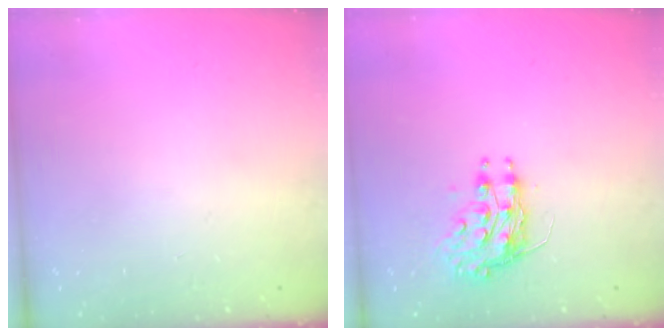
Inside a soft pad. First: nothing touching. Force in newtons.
{"total": 8.7, "press": 8.7, "slide": 0.5}